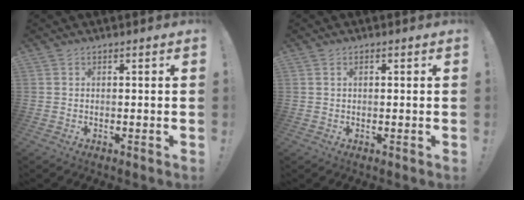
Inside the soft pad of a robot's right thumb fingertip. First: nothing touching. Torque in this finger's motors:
{"motor_torque": [0.10, 0.03, -0.11, -0.10, -0.03]}